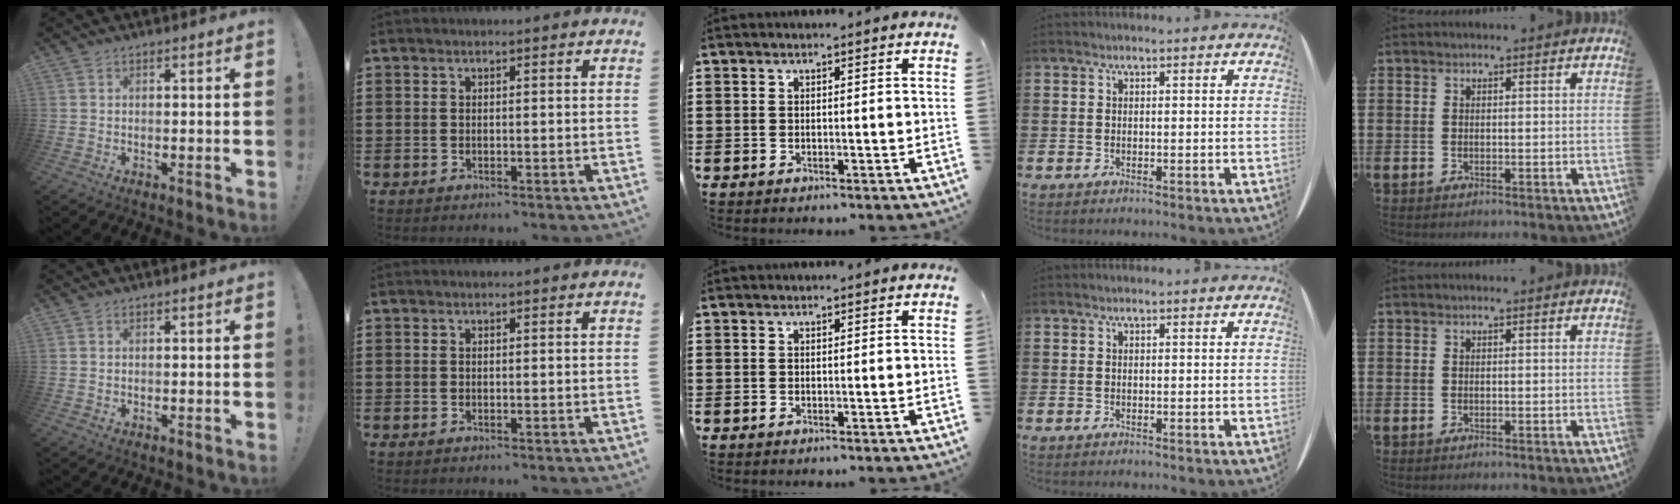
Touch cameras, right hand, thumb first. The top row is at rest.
{}